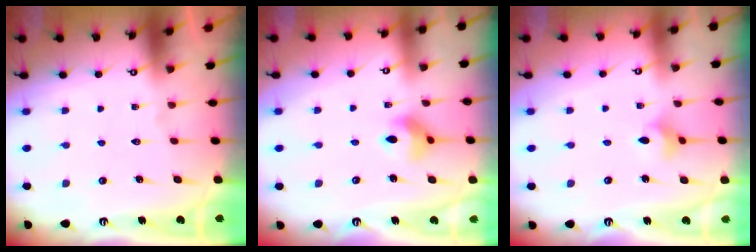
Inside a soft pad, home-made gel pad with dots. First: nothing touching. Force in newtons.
{"total": 8.0, "press": 7.7, "slide": 2.2}
{"total": 3.1, "press": 3.1, "slide": 0.2}